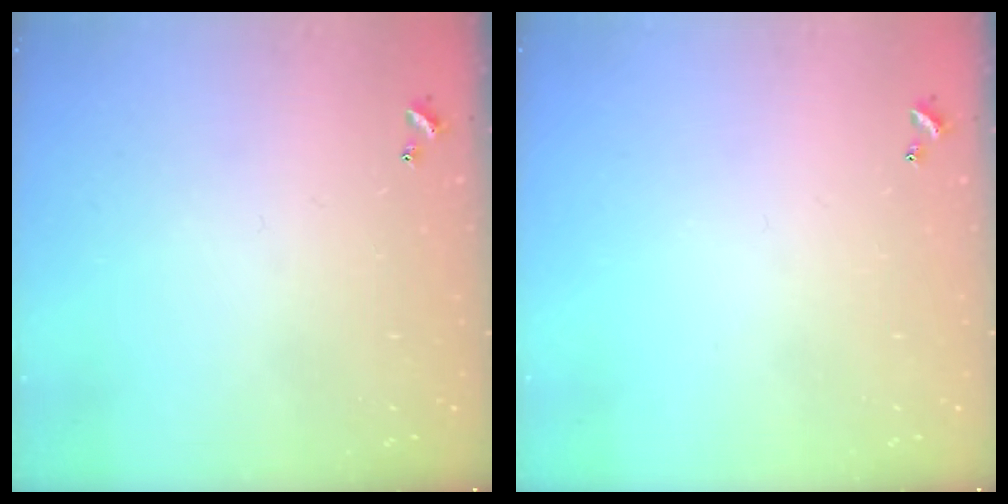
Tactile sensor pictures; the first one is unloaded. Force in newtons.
{"total": 0.0}